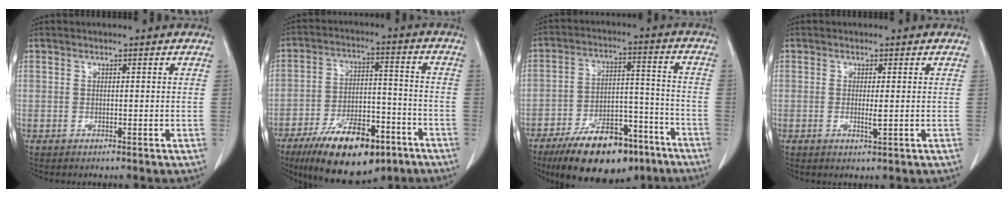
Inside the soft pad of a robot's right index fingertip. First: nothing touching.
{"total": 16.7, "force": [-10.5, 6.7, 11.1], "torque": [-0.187, 0.005, -0.168]}
{"total": 17.1, "force": [-12.0, 7.0, 9.9], "torque": [-0.155, 0.023, -0.191]}
{"total": 1.6, "force": [-0.1, 0.1, 1.6], "torque": [-0.029, -0.004, 0.002]}